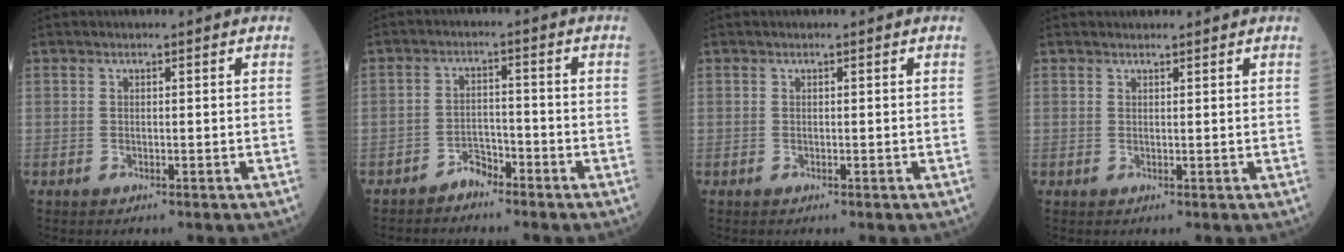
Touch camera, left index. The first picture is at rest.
{"total": 3.0, "force": [-2.6, 1.1, 0.7], "torque": [-0.010, 0.001, -0.047]}
{"total": 0.0}
{"total": 2.1, "force": [2.0, 0.2, 0.5], "torque": [-0.009, 0.015, 0.028]}